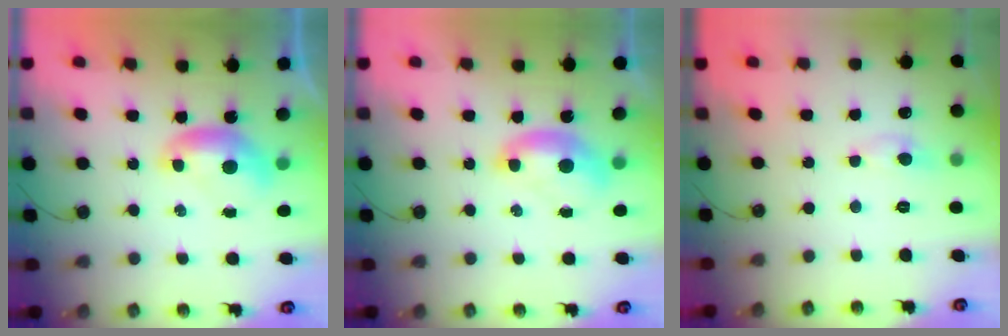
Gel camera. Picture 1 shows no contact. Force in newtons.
{"total": 1.4, "press": 1.4, "slide": 0.3}
{"total": 0.9, "press": 0.8, "slide": 0.4}